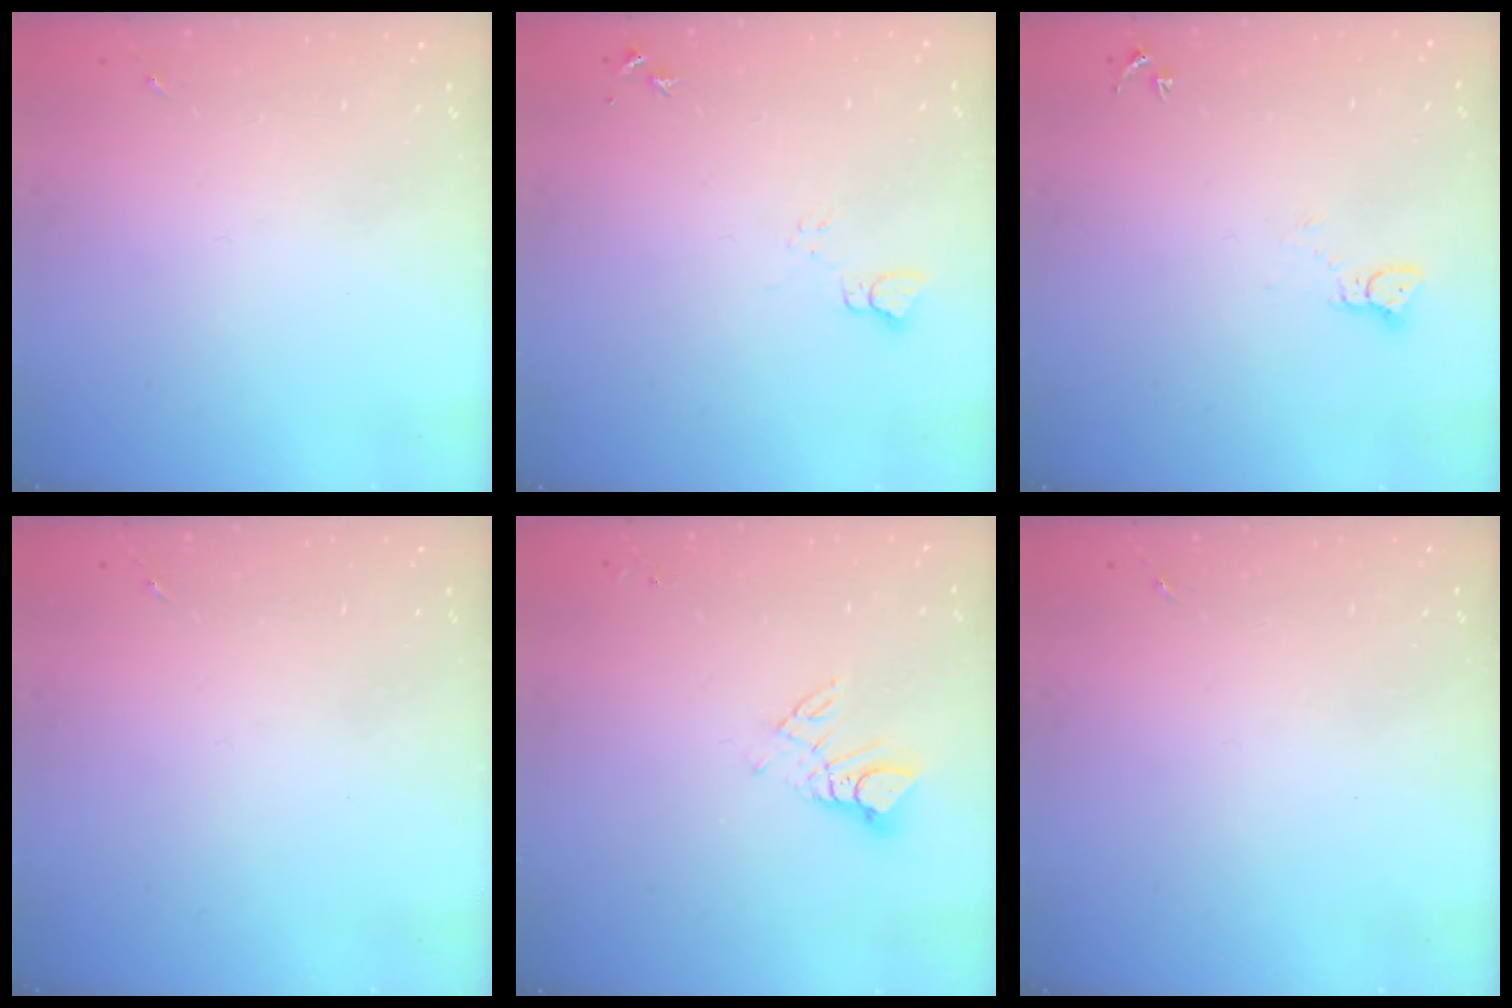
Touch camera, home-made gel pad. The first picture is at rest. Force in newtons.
{"total": 3.7, "press": 3.7, "slide": 0.4}
{"total": 3.3, "press": 3.3, "slide": 0.1}
{"total": 0.0}
{"total": 6.8, "press": 6.8, "slide": 0.5}
{"total": 0.0}